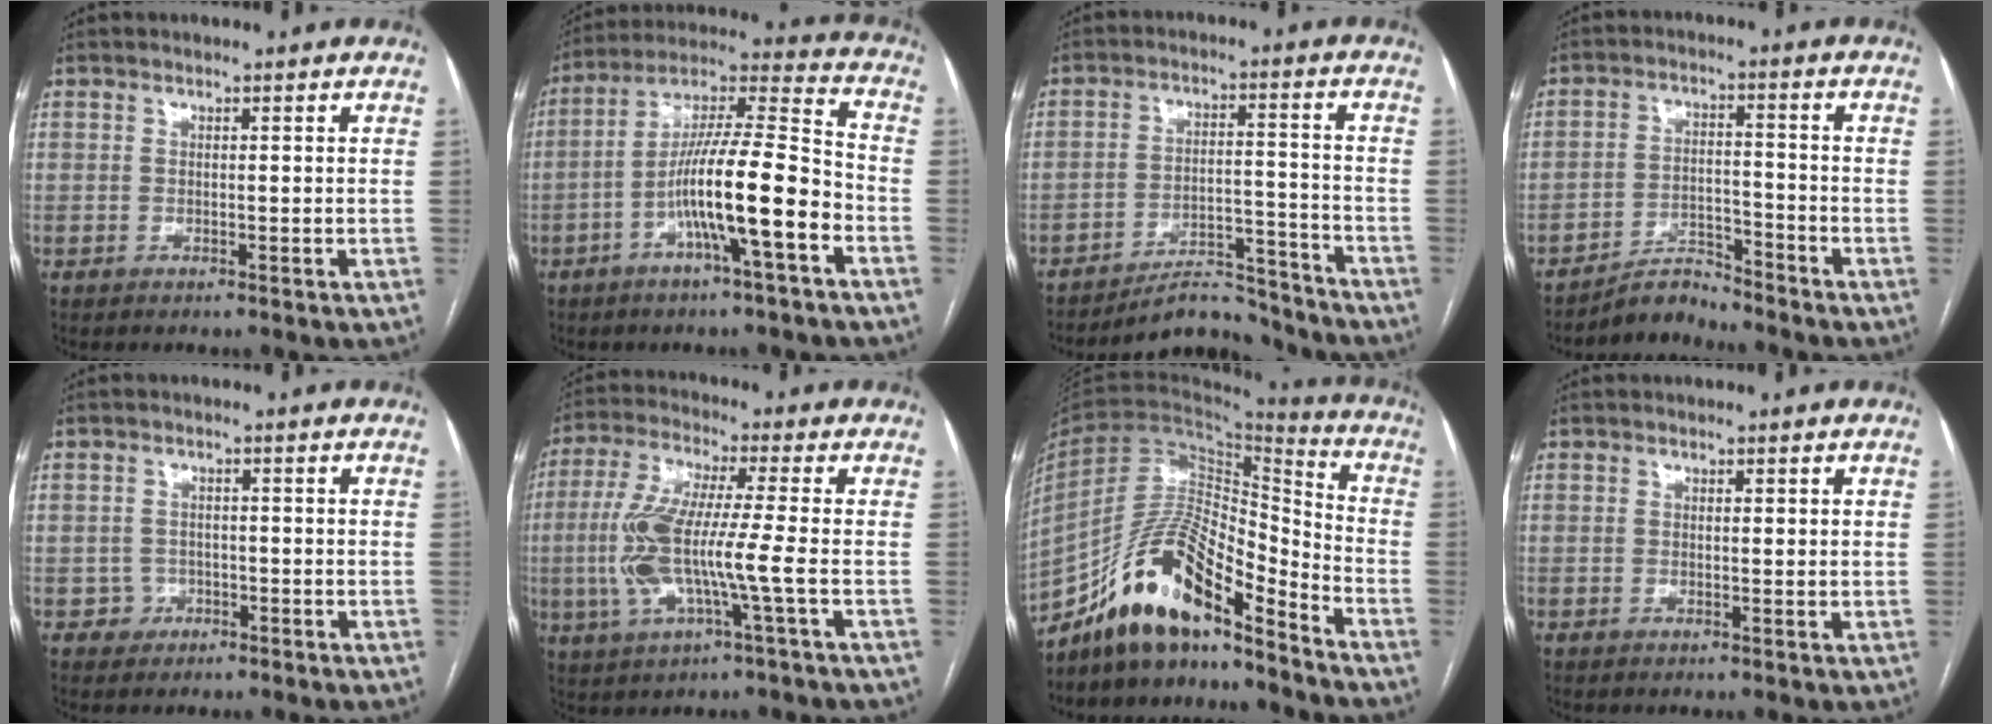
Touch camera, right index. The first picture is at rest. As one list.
[{"total": 15.0, "force": [-5.4, 1.0, 14.0], "torque": [-0.248, 0.012, -0.095]}, {"total": 9.0, "force": [-8.8, 1.6, 0.7], "torque": [-0.004, 0.029, -0.142]}, {"total": 4.6, "force": [-4.5, 0.5, -0.2], "torque": [0.006, 0.000, -0.078]}, {"total": 2.5, "force": [-0.8, 2.4, -0.2], "torque": [0.015, 0.014, -0.011]}, {"total": 11.4, "force": [-1.8, 0.8, 11.2], "torque": [-0.247, 0.006, -0.040]}, {"total": 15.5, "force": [-12.1, 3.7, 9.0], "torque": [-0.164, 0.035, -0.215]}, {"total": 0.9, "force": [0.5, 0.4, 0.7], "torque": [-0.010, -0.001, 0.006]}]